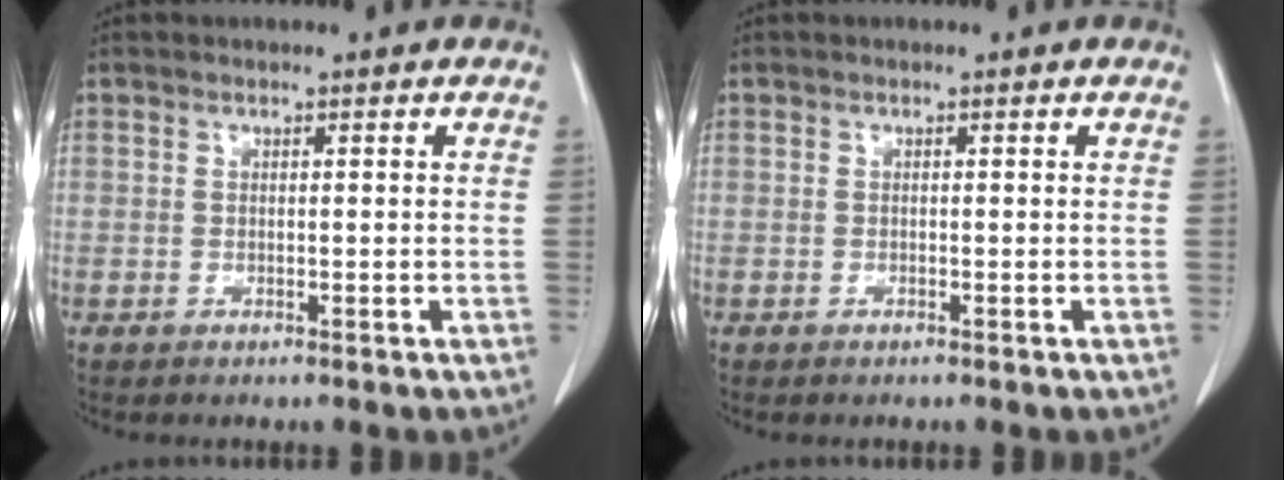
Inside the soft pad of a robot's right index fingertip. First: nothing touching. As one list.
[{"total": 0.0}]